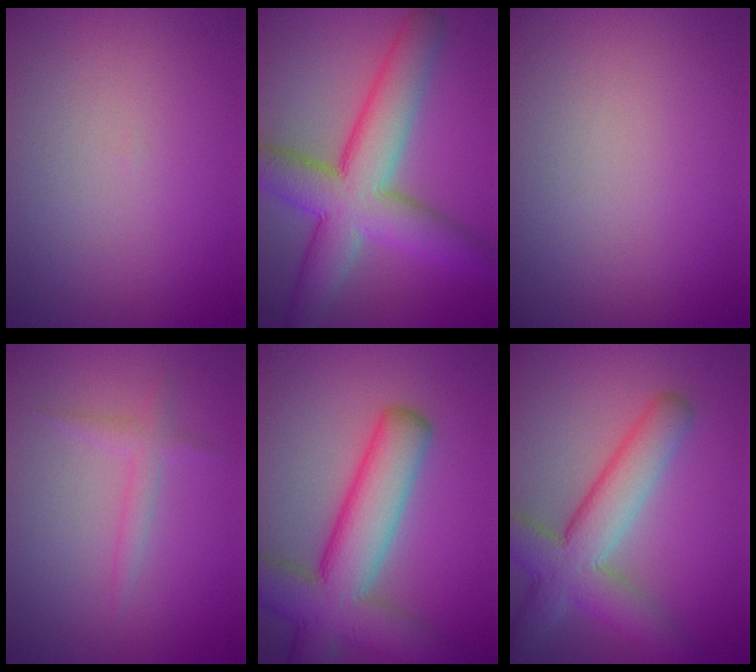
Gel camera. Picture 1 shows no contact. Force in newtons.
{"total": 9.4, "press": 9.4, "slide": 0.5}
{"total": 0.0}
{"total": 1.5, "press": 1.5, "slide": 0.1}
{"total": 10.0, "press": 10.0, "slide": 0.7}
{"total": 7.3, "press": 7.3, "slide": 0.5}